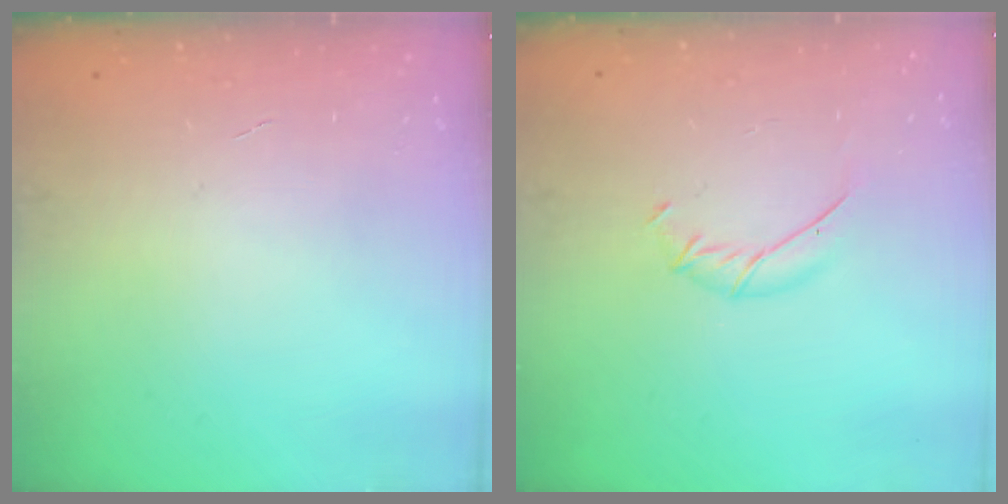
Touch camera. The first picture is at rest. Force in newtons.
{"total": 6.4, "press": 6.2, "slide": 1.7}